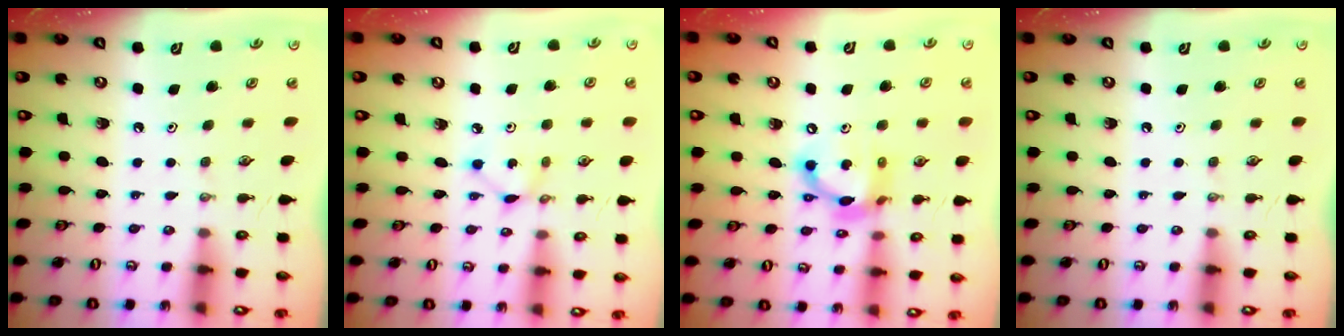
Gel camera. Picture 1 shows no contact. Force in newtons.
{"total": 2.4, "press": 2.4, "slide": 0.1}
{"total": 13.2, "press": 13.2, "slide": 0.4}
{"total": 0.0}